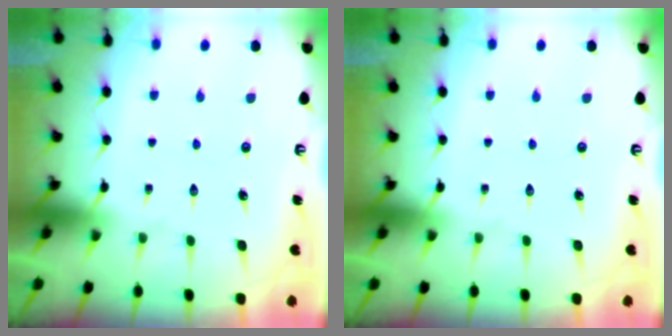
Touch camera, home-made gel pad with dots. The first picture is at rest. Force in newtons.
{"total": 0.0}